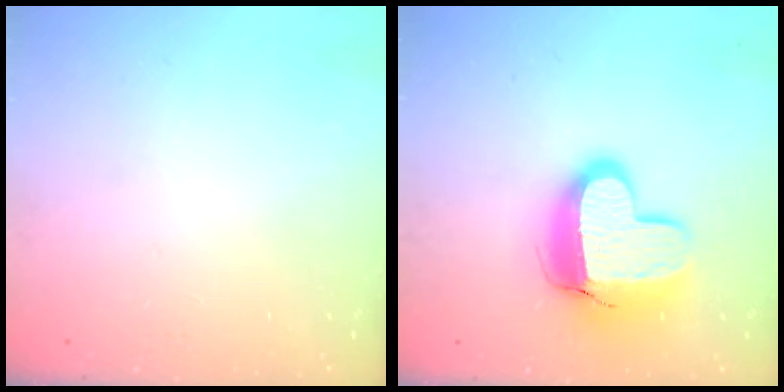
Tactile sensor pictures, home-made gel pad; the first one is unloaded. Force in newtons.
{"total": 14.1, "press": 14.1, "slide": 1.1}